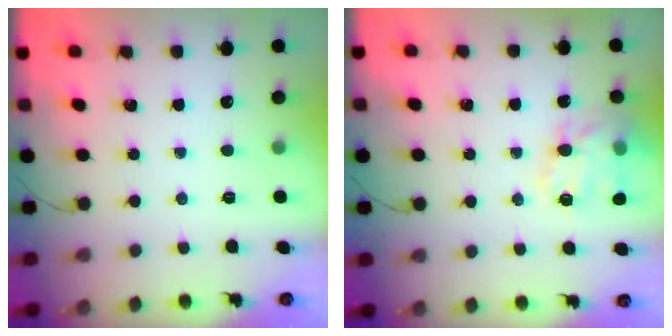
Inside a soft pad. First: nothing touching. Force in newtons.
{"total": 17.5, "press": 17.3, "slide": 2.7}